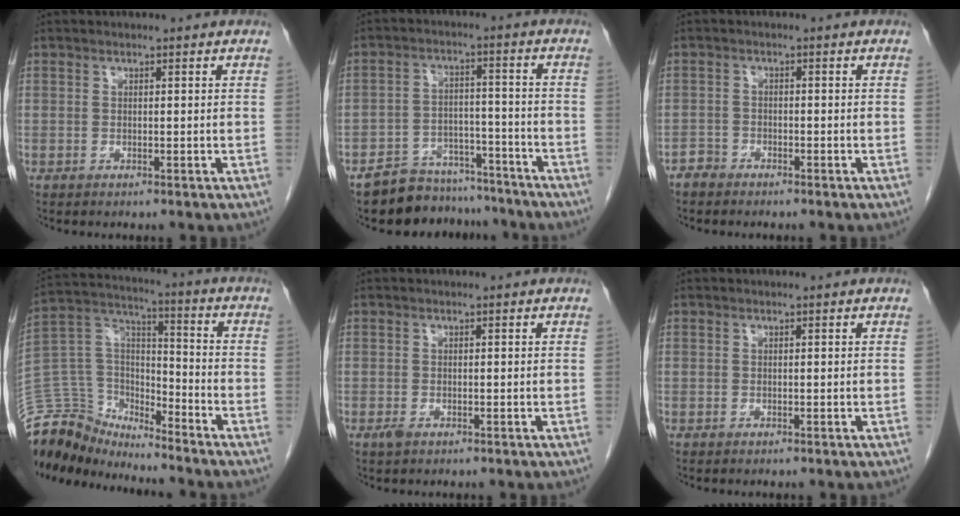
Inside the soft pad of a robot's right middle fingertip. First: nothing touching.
{"total": 9.9, "force": [-9.0, 4.2, 0.6], "torque": [0.005, 0.029, -0.136]}
{"total": 1.8, "force": [-1.7, 0.8, -0.1], "torque": [0.000, 0.003, -0.033]}
{"total": 13.8, "force": [-13.2, 3.6, 1.8], "torque": [-0.036, 0.058, -0.250]}
{"total": 1.0, "force": [-0.5, 0.5, 0.7], "torque": [-0.017, -0.001, -0.006]}
{"total": 0.0}